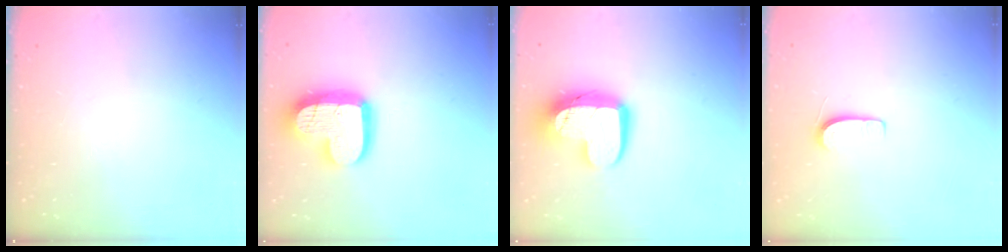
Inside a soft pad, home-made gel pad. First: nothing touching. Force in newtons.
{"total": 17.4, "press": 17.4, "slide": 1.7}
{"total": 14.3, "press": 14.3, "slide": 1.2}
{"total": 5.2, "press": 5.2, "slide": 0.5}